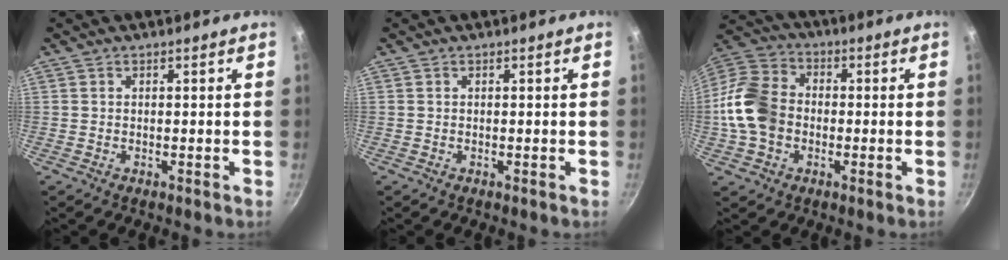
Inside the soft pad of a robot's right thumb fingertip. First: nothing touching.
{"total": 0.0}
{"total": 13.0, "force": [-1.7, 10.0, 8.2], "torque": [-0.141, 0.024, -0.050]}